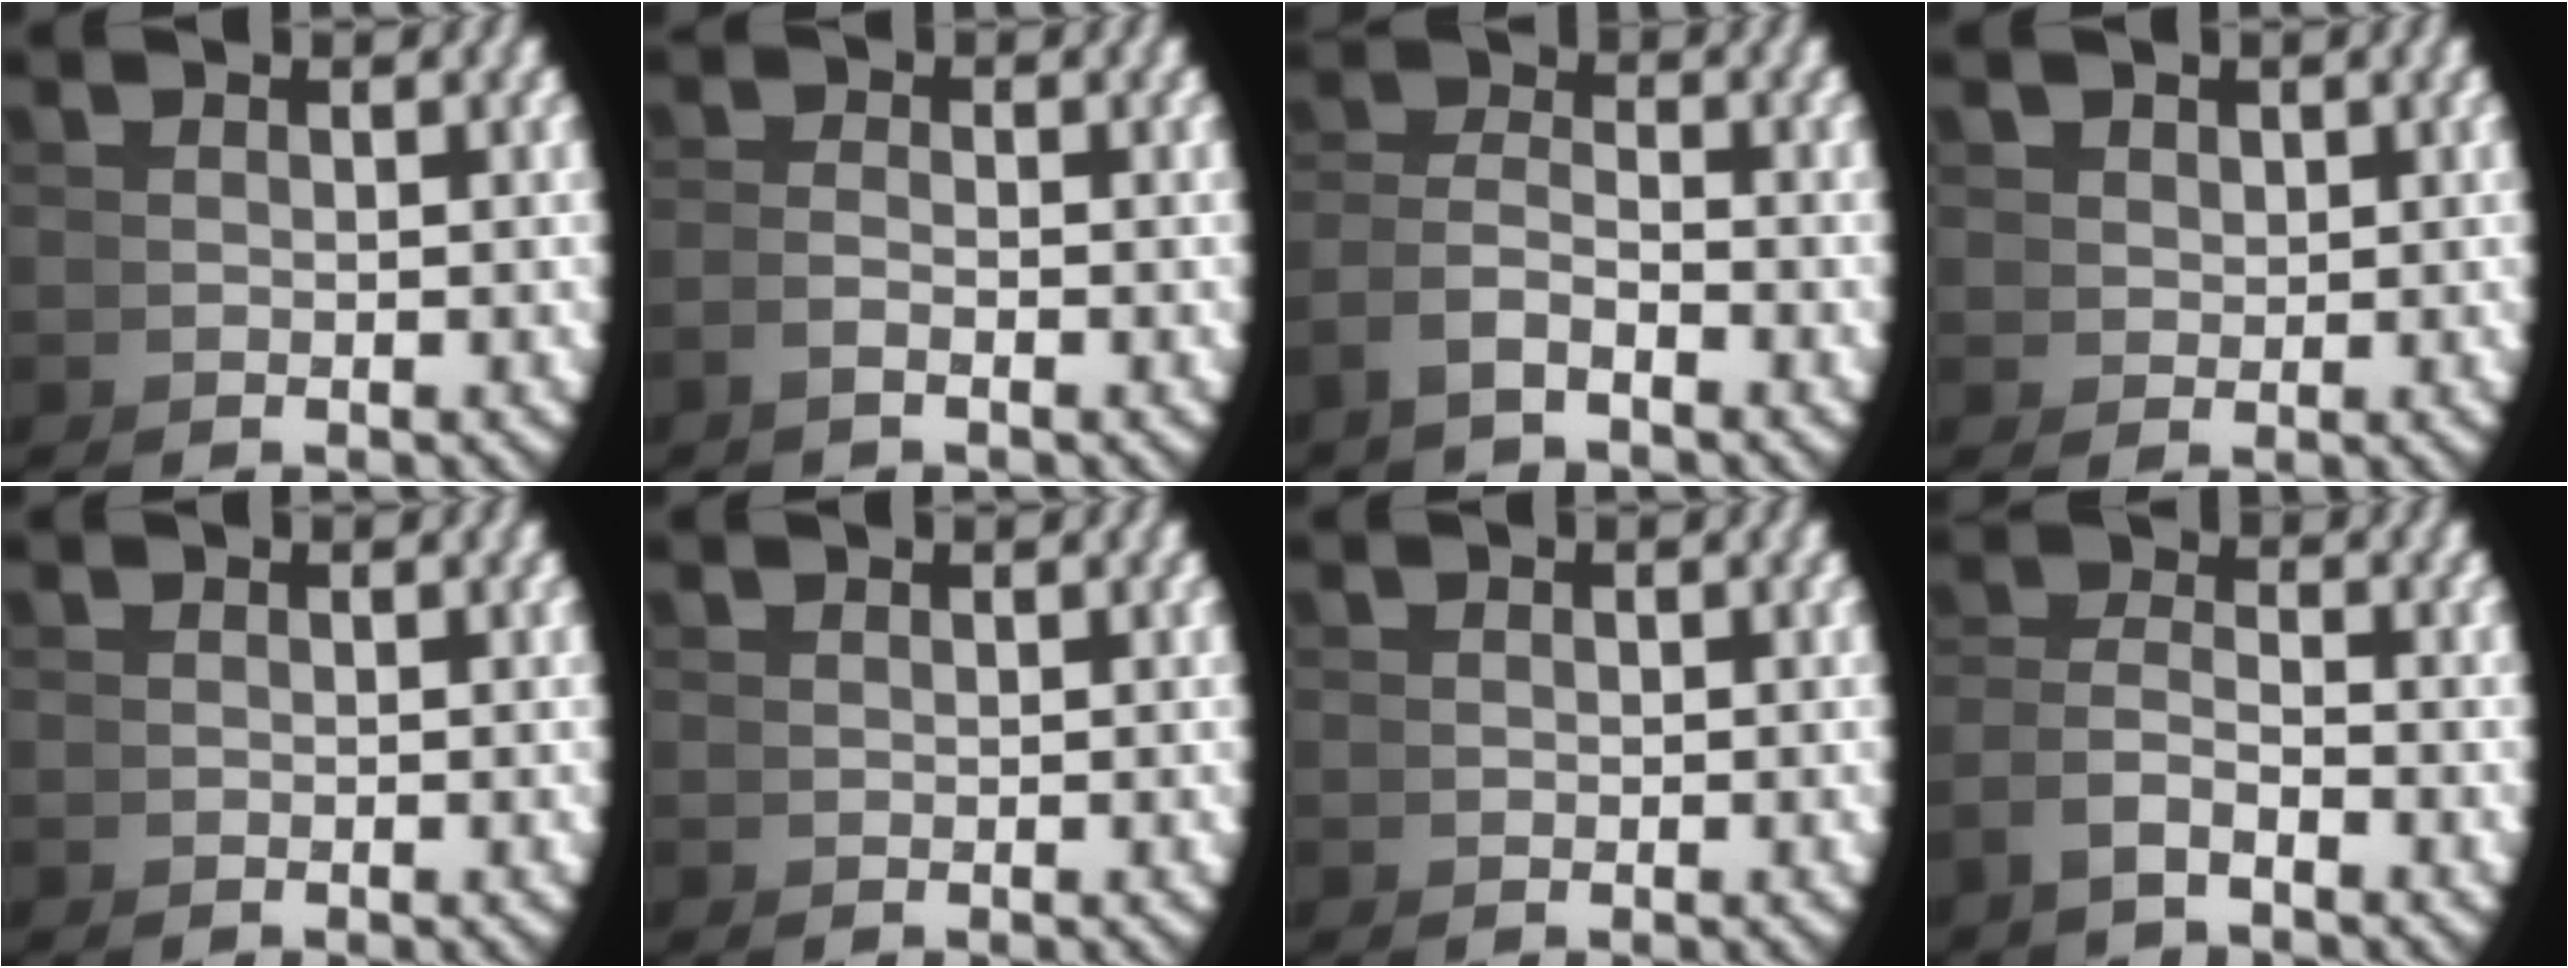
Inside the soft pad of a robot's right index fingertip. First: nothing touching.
{"total": 1.5, "force": [-0.7, -1.3, 0.4], "torque": [-0.003, 0.001, -0.015]}
{"total": 2.7, "force": [-1.4, 1.4, 1.8], "torque": [-0.044, -0.011, -0.021]}
{"total": 1.9, "force": [1.7, 0.7, 0.2], "torque": [0.001, -0.003, 0.047]}
{"total": 0.7, "force": [0.2, 0.7, 0.2], "torque": [-0.006, -0.004, 0.007]}
{"total": 0.9, "force": [0.9, 0.0, -0.1], "torque": [0.002, -0.001, 0.022]}
{"total": 0.0}
{"total": 2.4, "force": [-1.3, 1.1, 1.7], "torque": [-0.041, -0.009, -0.021]}